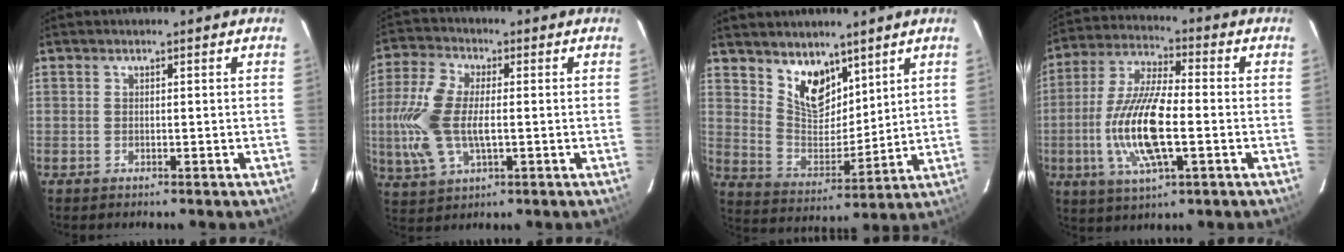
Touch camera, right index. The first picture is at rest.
{"total": 12.6, "force": [-0.9, 6.2, 10.9], "torque": [-0.247, 0.005, -0.019]}
{"total": 10.2, "force": [7.1, 5.5, 4.8], "torque": [-0.081, 0.000, 0.142]}
{"total": 15.2, "force": [-3.0, 4.3, 14.2], "torque": [-0.293, -0.003, -0.060]}